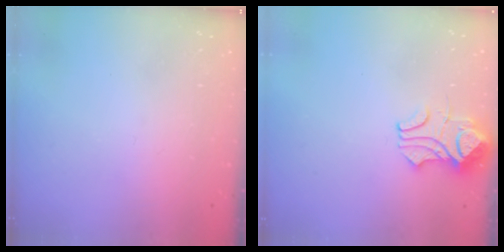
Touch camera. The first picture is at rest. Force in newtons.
{"total": 3.8, "press": 3.7, "slide": 0.9}